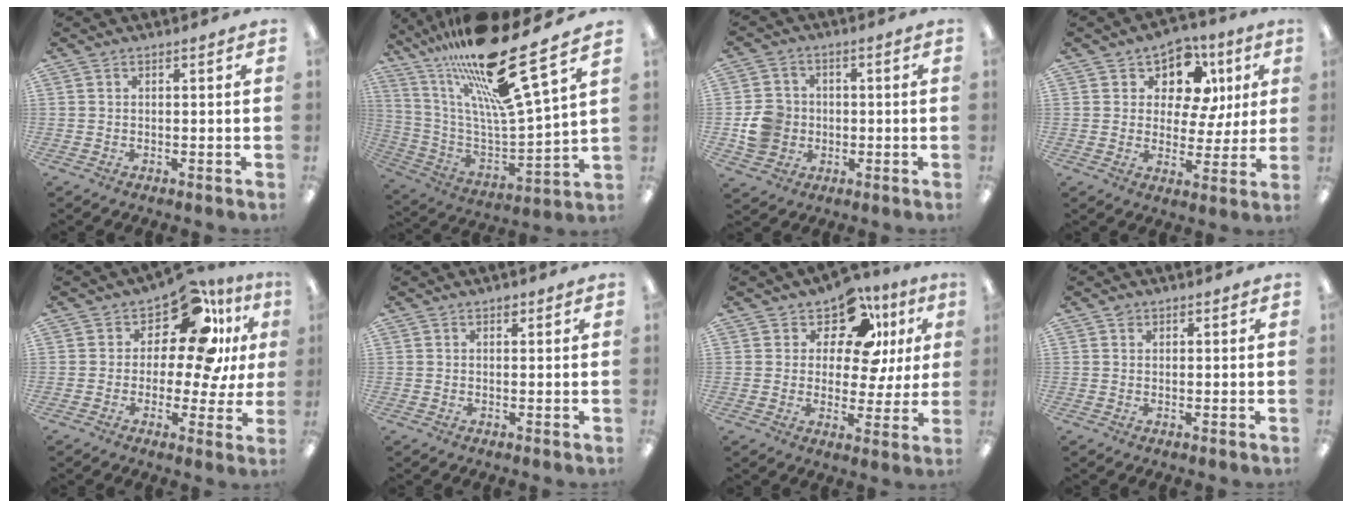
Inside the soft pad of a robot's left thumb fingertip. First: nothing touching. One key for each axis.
{"total": 24.5, "fx": 17.8, "fy": 3.5, "fz": 16.4, "tx": -0.301, "ty": -0.110, "tz": 0.282}
{"total": 8.2, "fx": -1.0, "fy": 7.6, "fz": 2.9, "tx": -0.059, "ty": 0.019, "tz": -0.012}
{"total": 11.0, "fx": 5.4, "fy": 7.7, "fz": 5.6, "tx": -0.094, "ty": -0.025, "tz": 0.101}
{"total": 15.2, "fx": 8.2, "fy": 6.8, "fz": 10.9, "tx": -0.168, "ty": -0.063, "tz": 0.137}
{"total": 1.0, "fx": 0.7, "fy": 0.6, "fz": 0.5, "tx": -0.002, "ty": -0.001, "tz": 0.011}
{"total": 13.0, "fx": 7.8, "fy": 6.7, "fz": 8.0, "tx": -0.132, "ty": -0.042, "tz": 0.138}
{"total": 1.2, "fx": 0.6, "fy": 0.9, "fz": 0.3, "tx": -0.008, "ty": 0.004, "tz": 0.012}